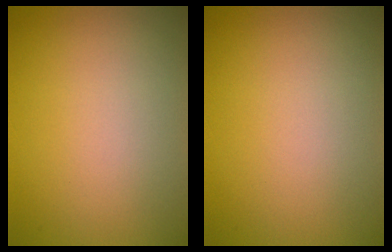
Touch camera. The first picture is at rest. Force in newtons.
{"total": 0.0}